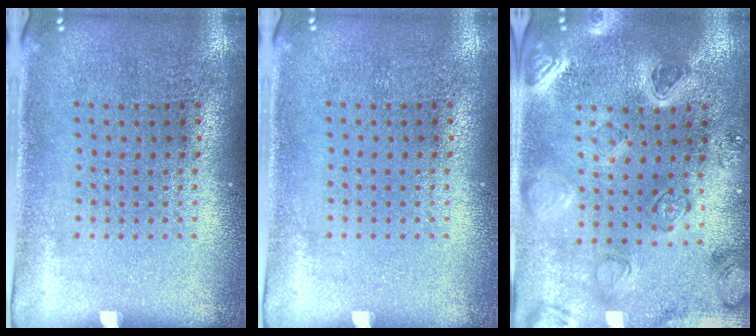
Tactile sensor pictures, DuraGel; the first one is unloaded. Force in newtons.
{"total": 0.0}
{"total": 2.1, "press": 2.1, "slide": 0.4}